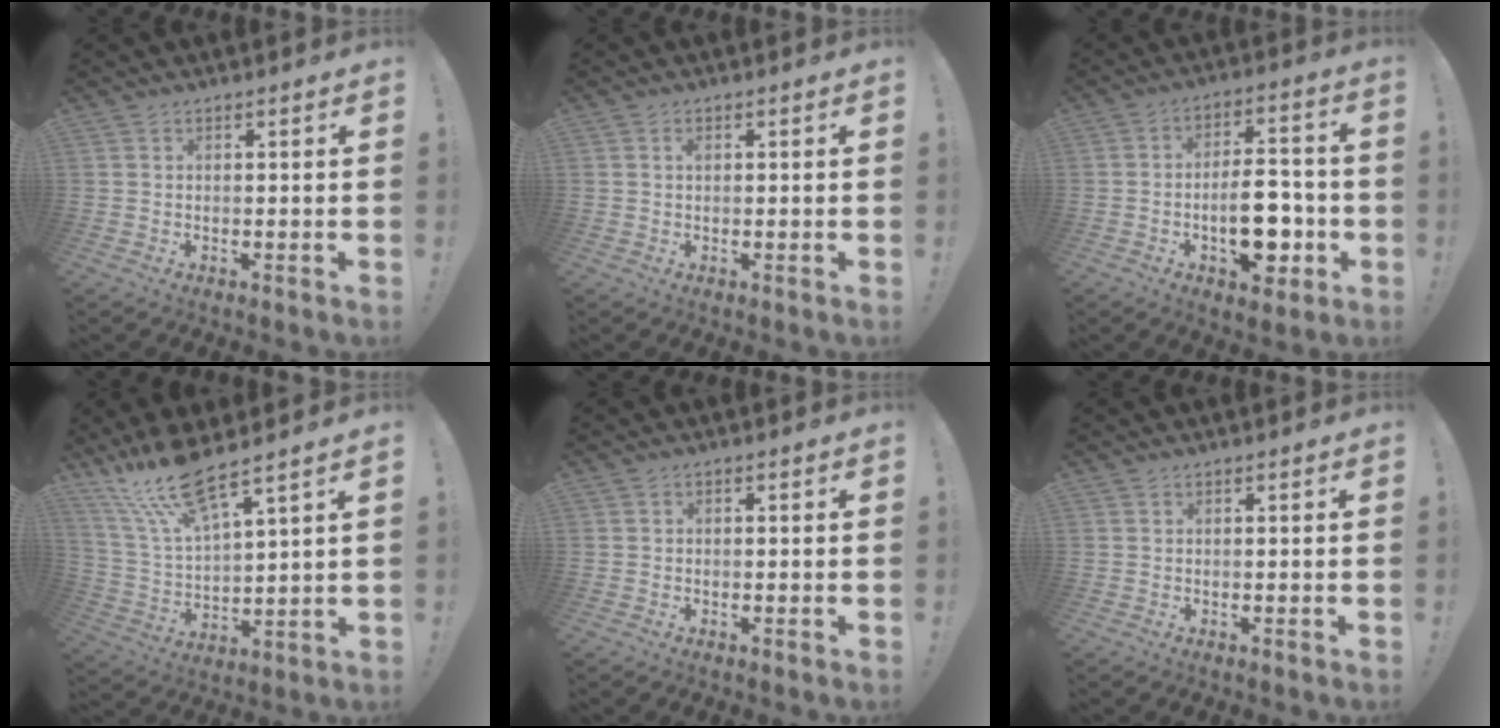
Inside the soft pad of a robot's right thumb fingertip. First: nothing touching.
{"total": 0.8, "force": [0.2, 0.5, 0.5], "torque": [-0.003, -0.001, 0.003]}
{"total": 14.2, "force": [-4.0, 7.6, 11.3], "torque": [-0.167, 0.021, -0.062]}
{"total": 14.6, "force": [11.7, 2.8, 8.3], "torque": [-0.174, -0.068, 0.207]}
{"total": 0.7, "force": [-0.3, 0.5, 0.3], "torque": [-0.006, 0.002, -0.006]}
{"total": 0.0}